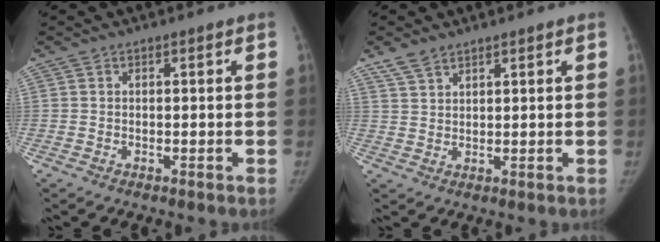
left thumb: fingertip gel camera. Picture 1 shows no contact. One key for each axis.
{"total": 3.7, "fx": 3.0, "fy": 1.6, "fz": 1.5, "tx": -0.026, "ty": -0.004, "tz": 0.064}